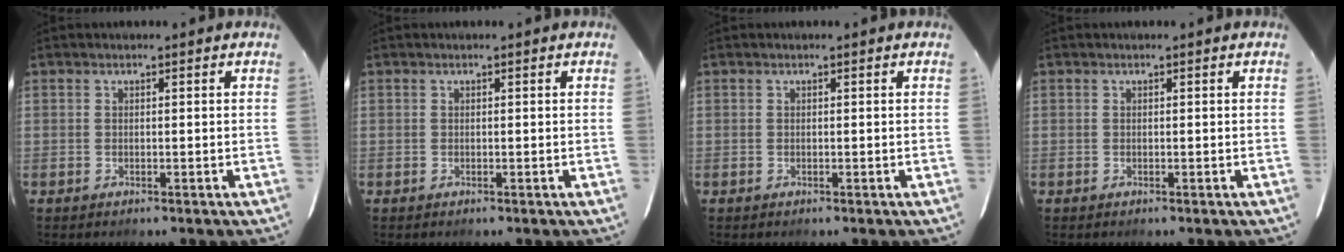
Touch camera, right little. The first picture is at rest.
{"total": 0.0}
{"total": 0.0}
{"total": 0.0}